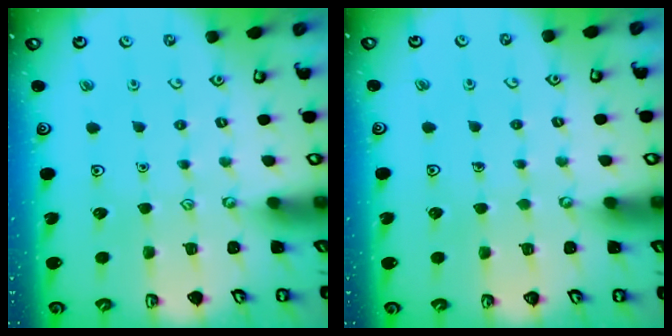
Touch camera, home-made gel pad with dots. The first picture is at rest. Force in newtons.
{"total": 0.8, "press": 0.8, "slide": 0.3}